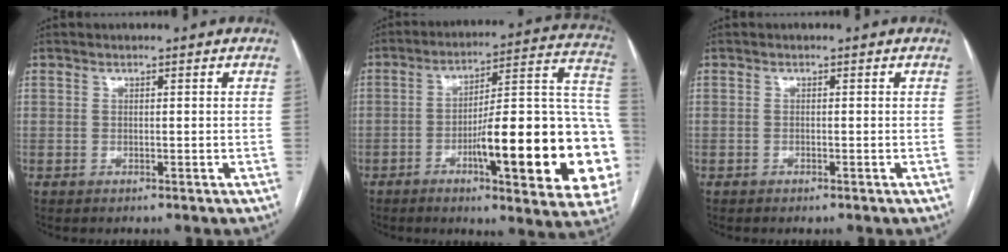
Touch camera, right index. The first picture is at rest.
{"total": 26.2, "force": [-6.8, 4.1, 24.9], "torque": [-0.263, 0.013, -0.090]}
{"total": 0.5, "force": [-0.4, 0.1, 0.3], "torque": [-0.008, -0.001, -0.005]}